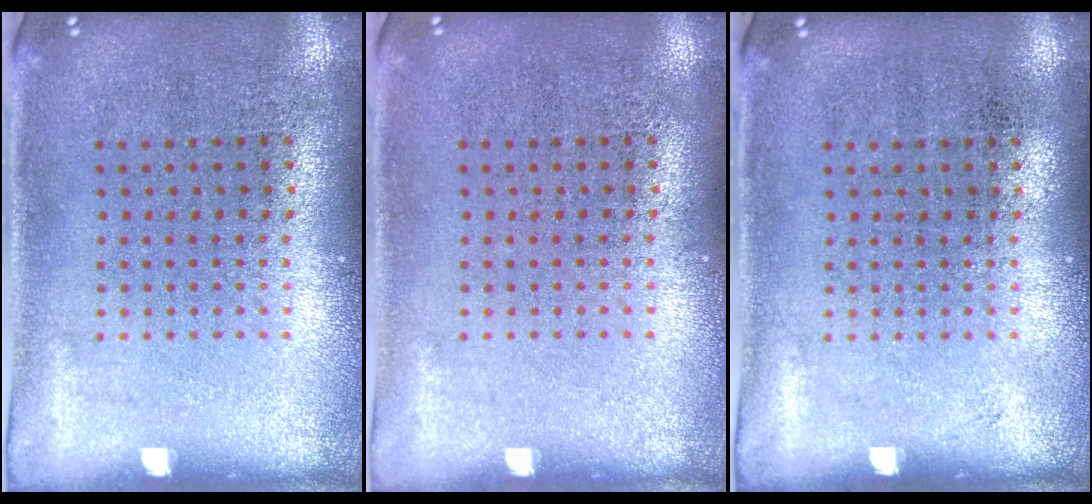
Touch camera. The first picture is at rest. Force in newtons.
{"total": 0.0}
{"total": 0.0}